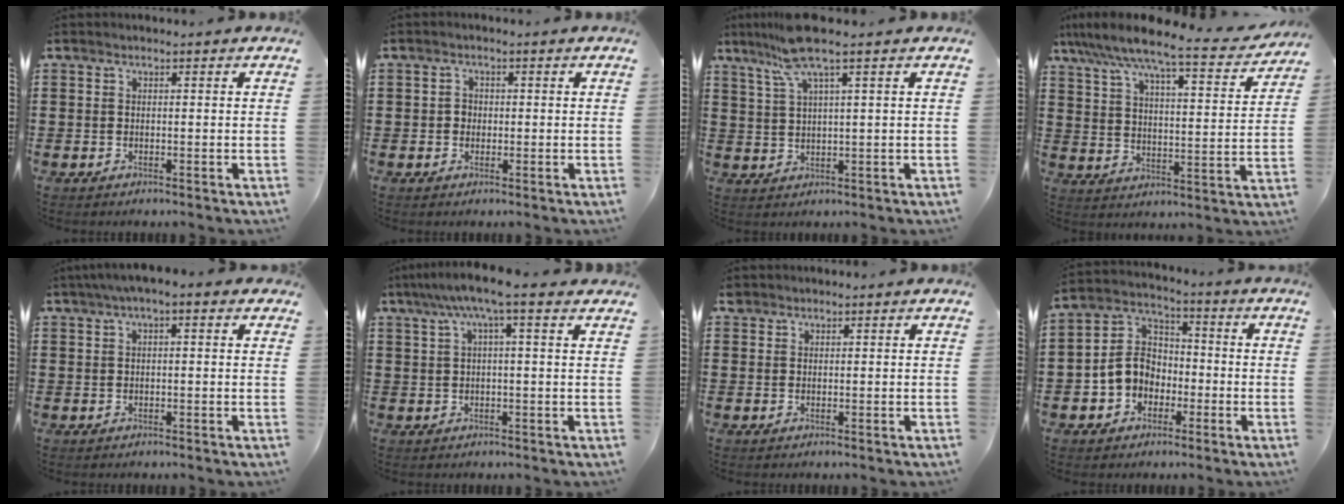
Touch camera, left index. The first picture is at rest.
{"total": 1.4, "force": [-0.1, 1.3, 0.5], "torque": [-0.013, 0.007, -0.004]}
{"total": 7.6, "force": [4.8, 0.4, 5.9], "torque": [-0.134, -0.002, 0.083]}
{"total": 7.9, "force": [6.9, 0.3, 3.9], "torque": [-0.107, -0.041, 0.111]}
{"total": 2.1, "force": [0.5, 0.5, 1.9], "torque": [-0.037, 0.003, 0.008]}
{"total": 5.5, "force": [3.0, 0.0, 4.6], "torque": [-0.098, 0.004, 0.050]}
{"total": 1.2, "force": [0.9, 0.7, 0.3], "torque": [-0.008, 0.003, 0.018]}
{"total": 6.7, "force": [-2.0, 5.8, 2.8], "torque": [-0.085, 0.014, -0.043]}